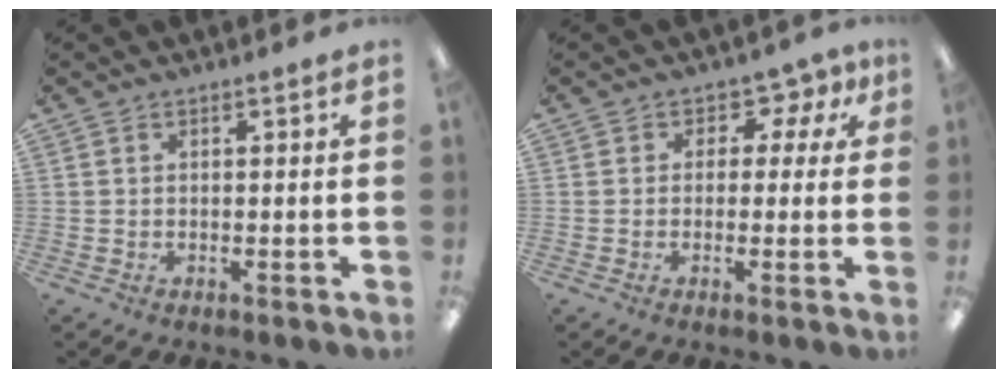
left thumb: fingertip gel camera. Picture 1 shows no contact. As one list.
[{"total": 4.0, "force": [0.8, 3.4, 1.9], "torque": [-0.030, 0.002, 0.010]}]